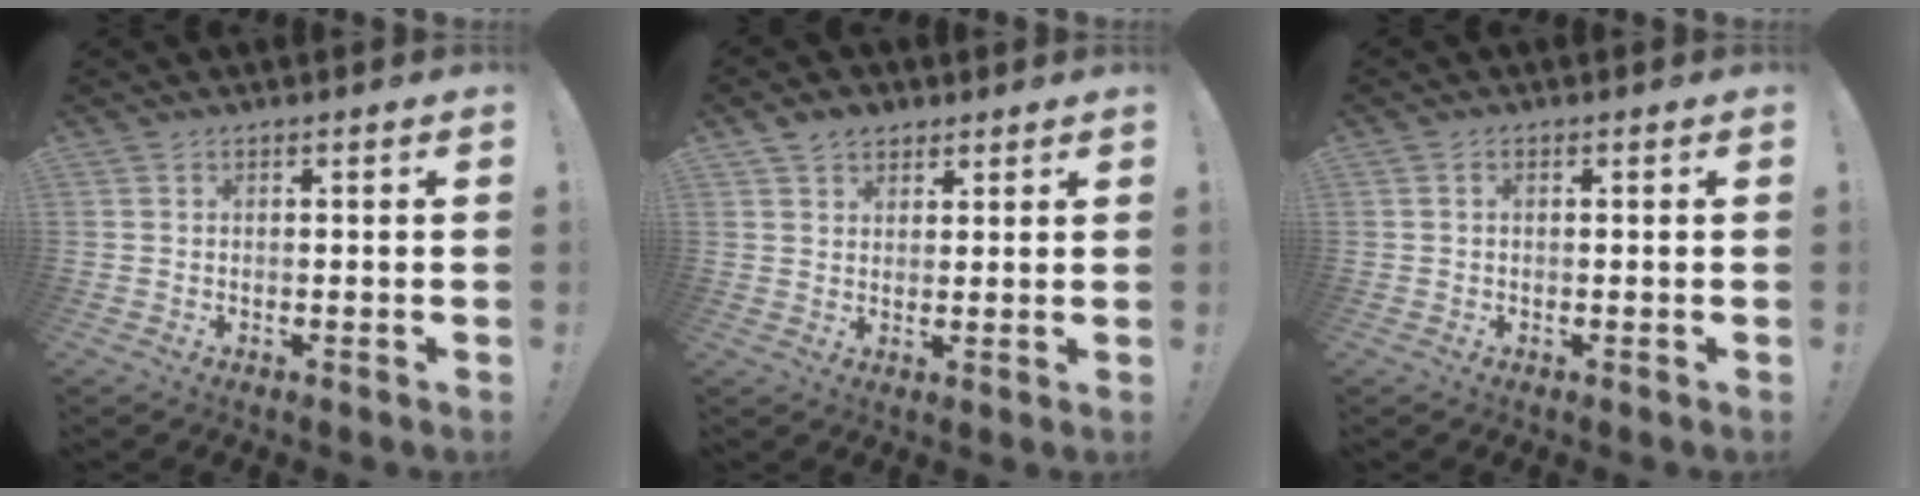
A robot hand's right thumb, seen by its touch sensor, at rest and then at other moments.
{"total": 4.6, "force": [3.0, 3.3, 1.1], "torque": [-0.016, -0.012, 0.055]}
{"total": 0.8, "force": [0.1, 0.4, 0.7], "torque": [-0.020, 0.006, 0.002]}